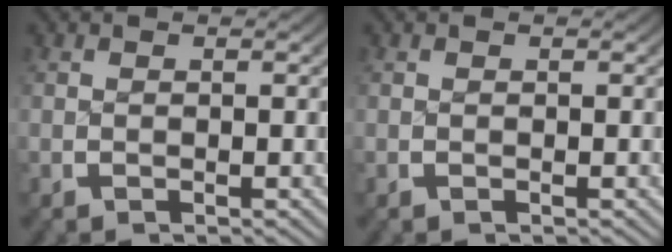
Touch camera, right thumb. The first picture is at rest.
{"total": 0.0}